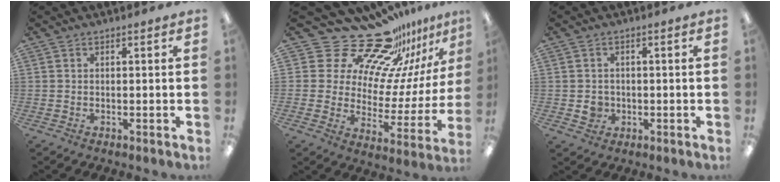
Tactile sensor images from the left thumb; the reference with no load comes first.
{"total": 23.5, "force": [19.1, 10.6, 8.7], "torque": [-0.140, -0.146, 0.339]}
{"total": 3.5, "force": [-0.5, 3.3, 1.0], "torque": [-0.002, -0.001, -0.010]}